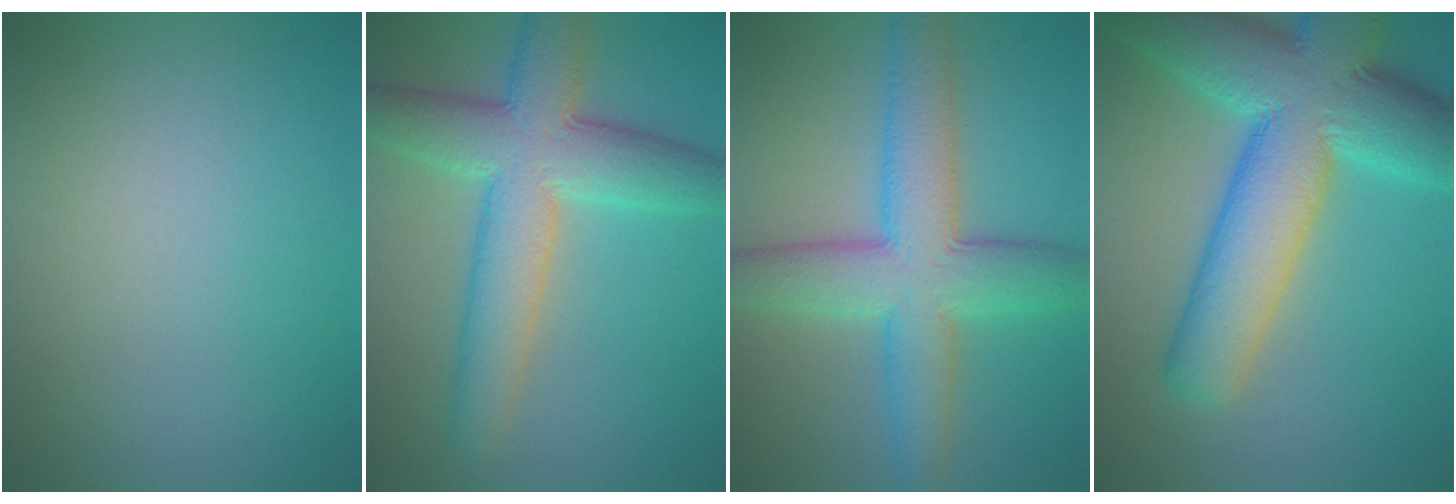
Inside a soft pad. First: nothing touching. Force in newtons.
{"total": 8.5, "press": 8.5, "slide": 0.4}
{"total": 7.9, "press": 7.9, "slide": 0.1}
{"total": 13.1, "press": 13.1, "slide": 0.2}